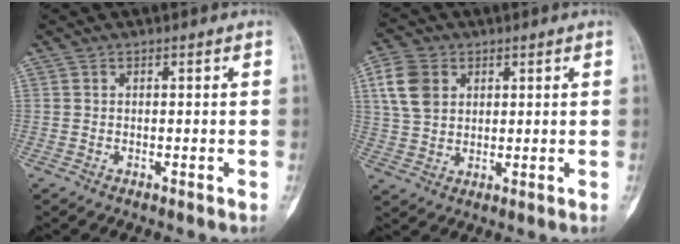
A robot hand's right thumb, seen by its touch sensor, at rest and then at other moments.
{"total": 8.3, "force": [2.9, 6.2, 4.6], "torque": [-0.081, -0.002, 0.058]}